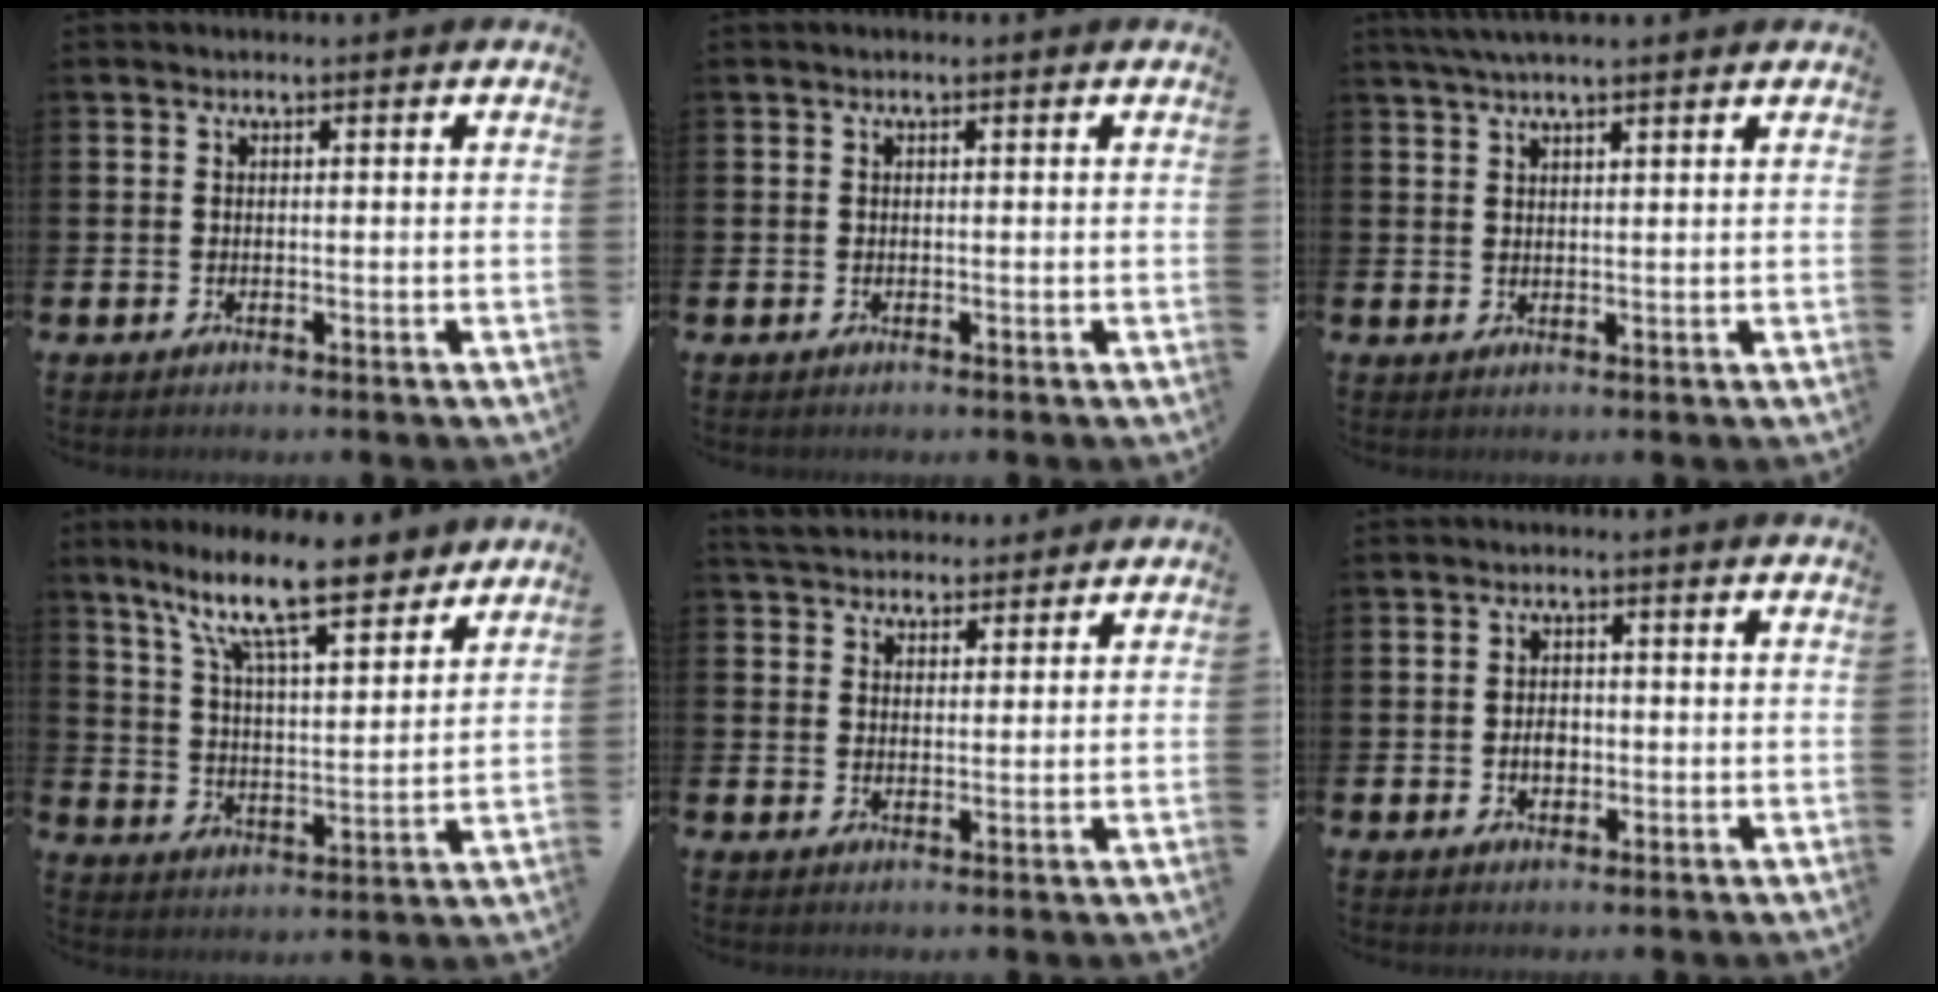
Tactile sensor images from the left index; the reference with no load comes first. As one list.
[{"total": 0.0}, {"total": 3.6, "force": [3.1, 0.3, 1.8], "torque": [-0.038, -0.002, 0.057]}, {"total": 12.9, "force": [10.2, 2.8, 7.4], "torque": [-0.153, -0.056, 0.172]}, {"total": 4.9, "force": [4.8, 1.2, 0.4], "torque": [-0.021, -0.019, 0.087]}, {"total": 2.3, "force": [-0.3, 1.7, 1.5], "torque": [-0.014, -0.002, -0.012]}]